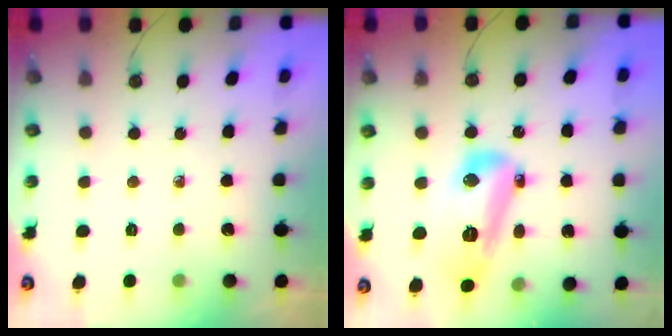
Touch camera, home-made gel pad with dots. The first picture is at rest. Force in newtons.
{"total": 14.9, "press": 14.8, "slide": 1.8}